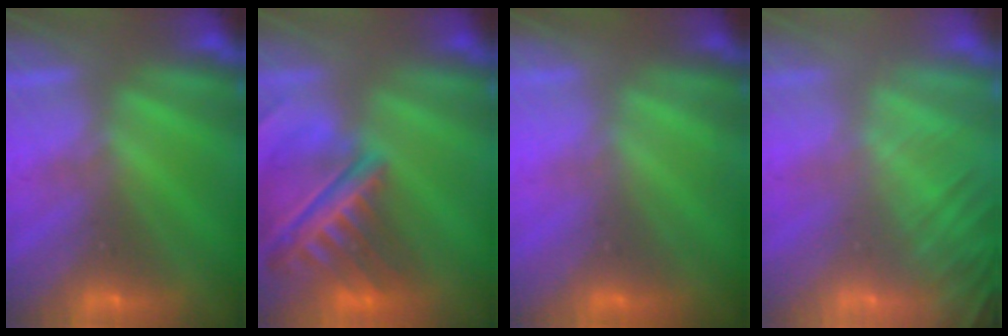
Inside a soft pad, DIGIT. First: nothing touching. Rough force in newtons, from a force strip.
{"total": 6.2}
{"total": 2.2}
{"total": 5.5}